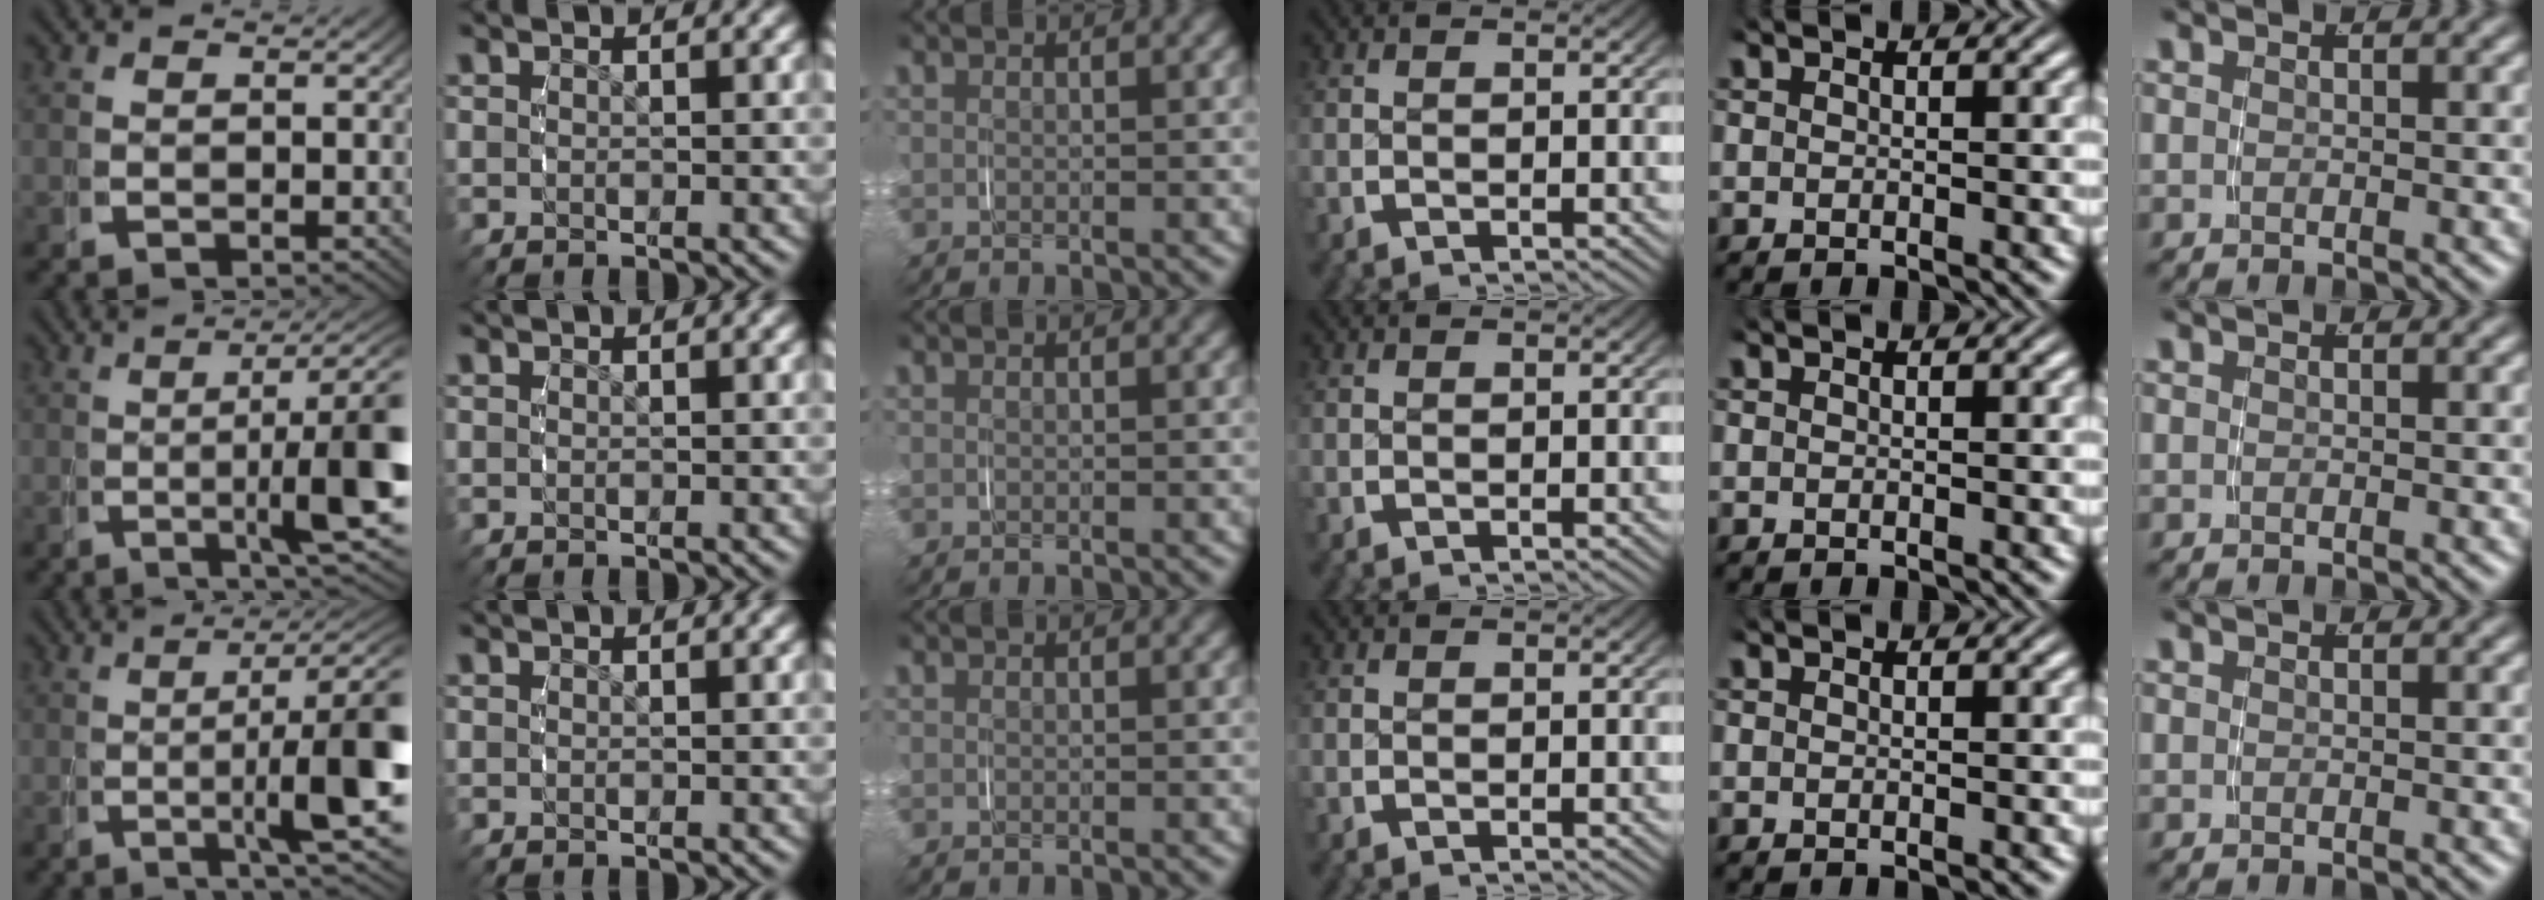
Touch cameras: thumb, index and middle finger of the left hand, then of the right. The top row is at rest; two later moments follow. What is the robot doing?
{"motion": "grasp_and_lifting", "object": "pencil case"}